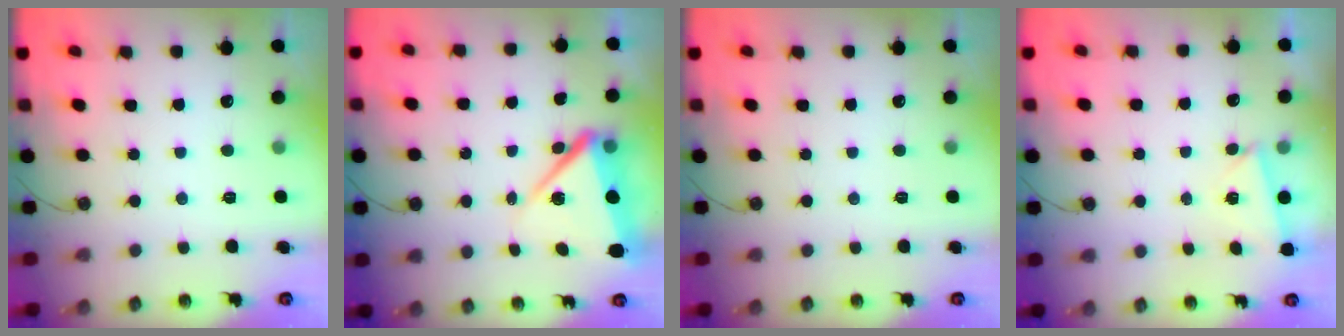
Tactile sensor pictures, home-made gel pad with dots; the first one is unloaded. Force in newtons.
{"total": 8.9, "press": 8.8, "slide": 1.2}
{"total": 0.0}
{"total": 1.7, "press": 1.7, "slide": 0.4}